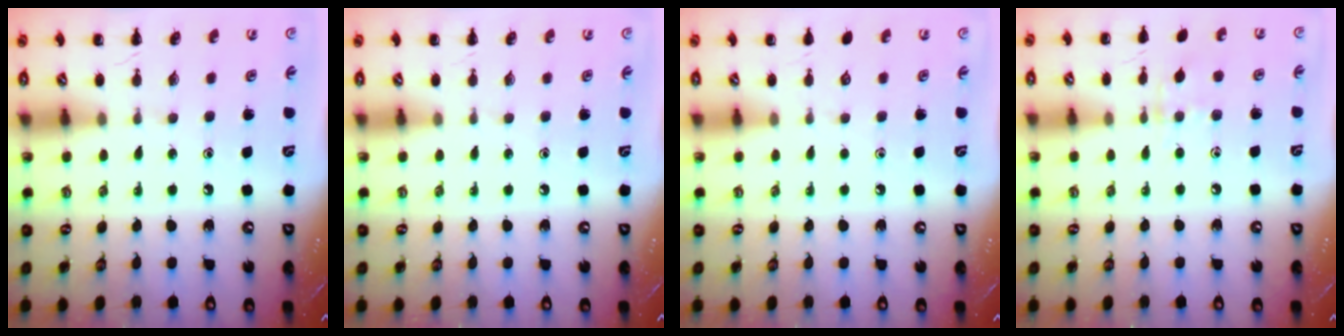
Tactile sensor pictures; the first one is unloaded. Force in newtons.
{"total": 0.0}
{"total": 0.0}
{"total": 6.0, "press": 5.8, "slide": 1.8}